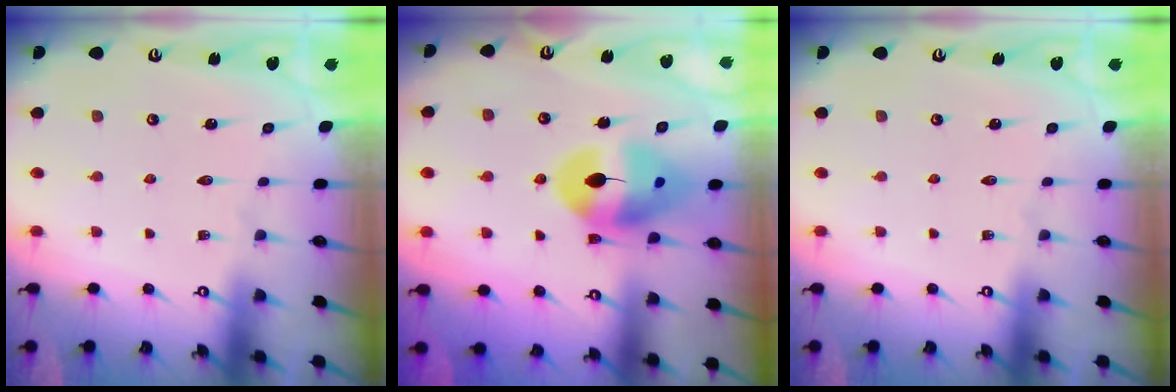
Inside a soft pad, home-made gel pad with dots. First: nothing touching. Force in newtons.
{"total": 13.0, "press": 12.9, "slide": 1.5}
{"total": 0.0}